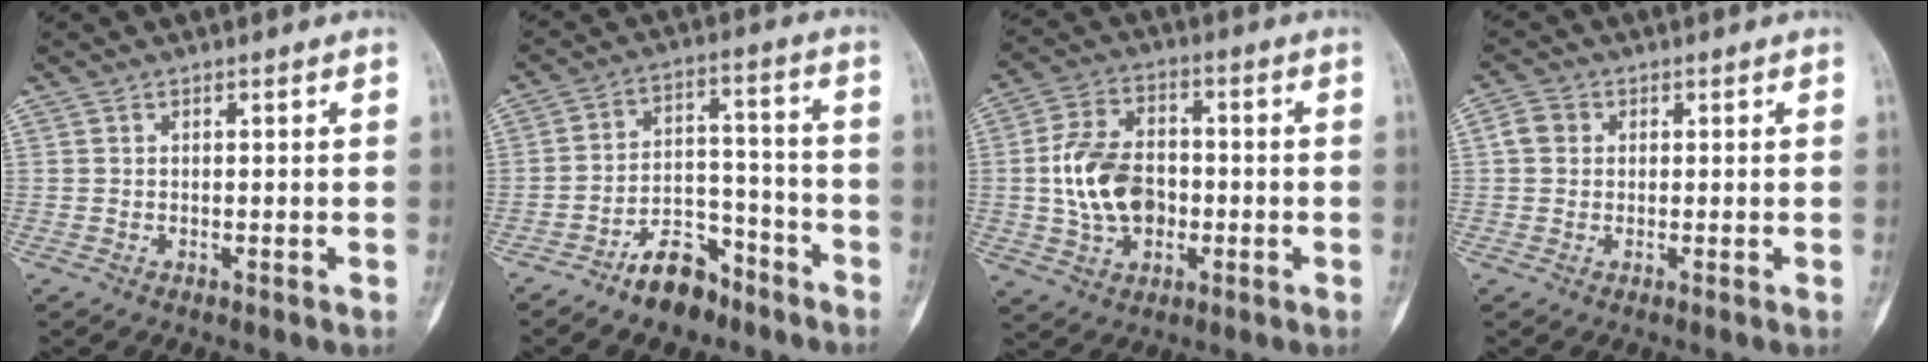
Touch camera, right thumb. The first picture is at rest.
{"total": 10.1, "force": [-7.3, 5.3, 4.6], "torque": [-0.053, 0.069, -0.127]}
{"total": 12.5, "force": [-1.1, 8.6, 8.9], "torque": [-0.144, 0.021, -0.021]}
{"total": 2.8, "force": [0.3, 2.4, 1.4], "torque": [-0.022, 0.011, 0.000]}